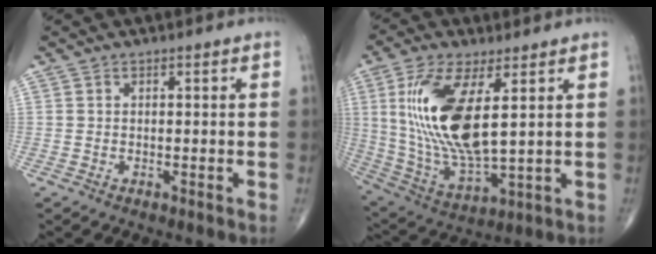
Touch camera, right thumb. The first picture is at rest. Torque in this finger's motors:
{"motor_torque": [0.67, 3.63, 1.78, 0.51, 0.71]}